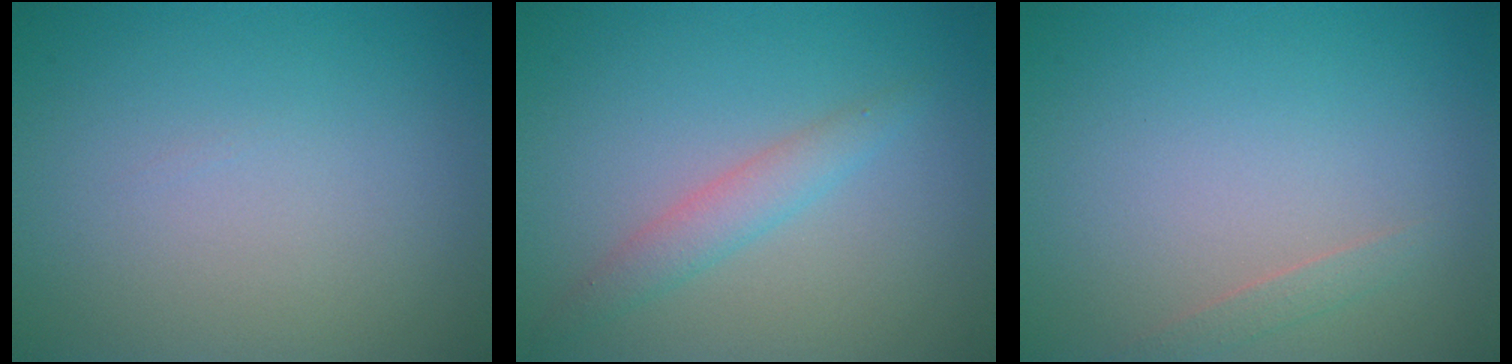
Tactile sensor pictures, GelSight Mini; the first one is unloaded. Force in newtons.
{"total": 2.1, "press": 2.1, "slide": 0.1}
{"total": 0.9, "press": 0.9, "slide": 0.0}